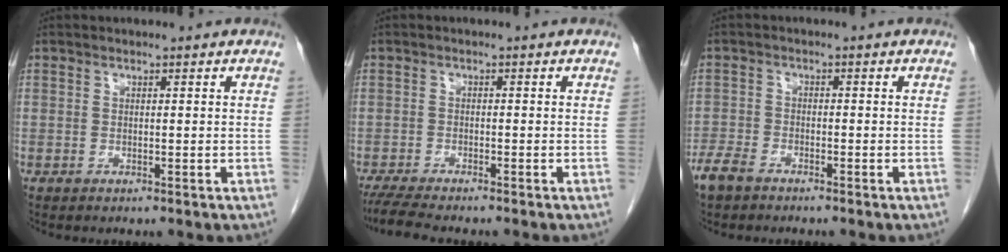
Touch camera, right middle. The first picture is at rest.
{"total": 5.5, "force": [-4.8, 0.0, 2.6], "torque": [-0.047, -0.020, -0.083]}
{"total": 3.8, "force": [-3.0, 1.5, 1.7], "torque": [-0.036, -0.001, -0.056]}